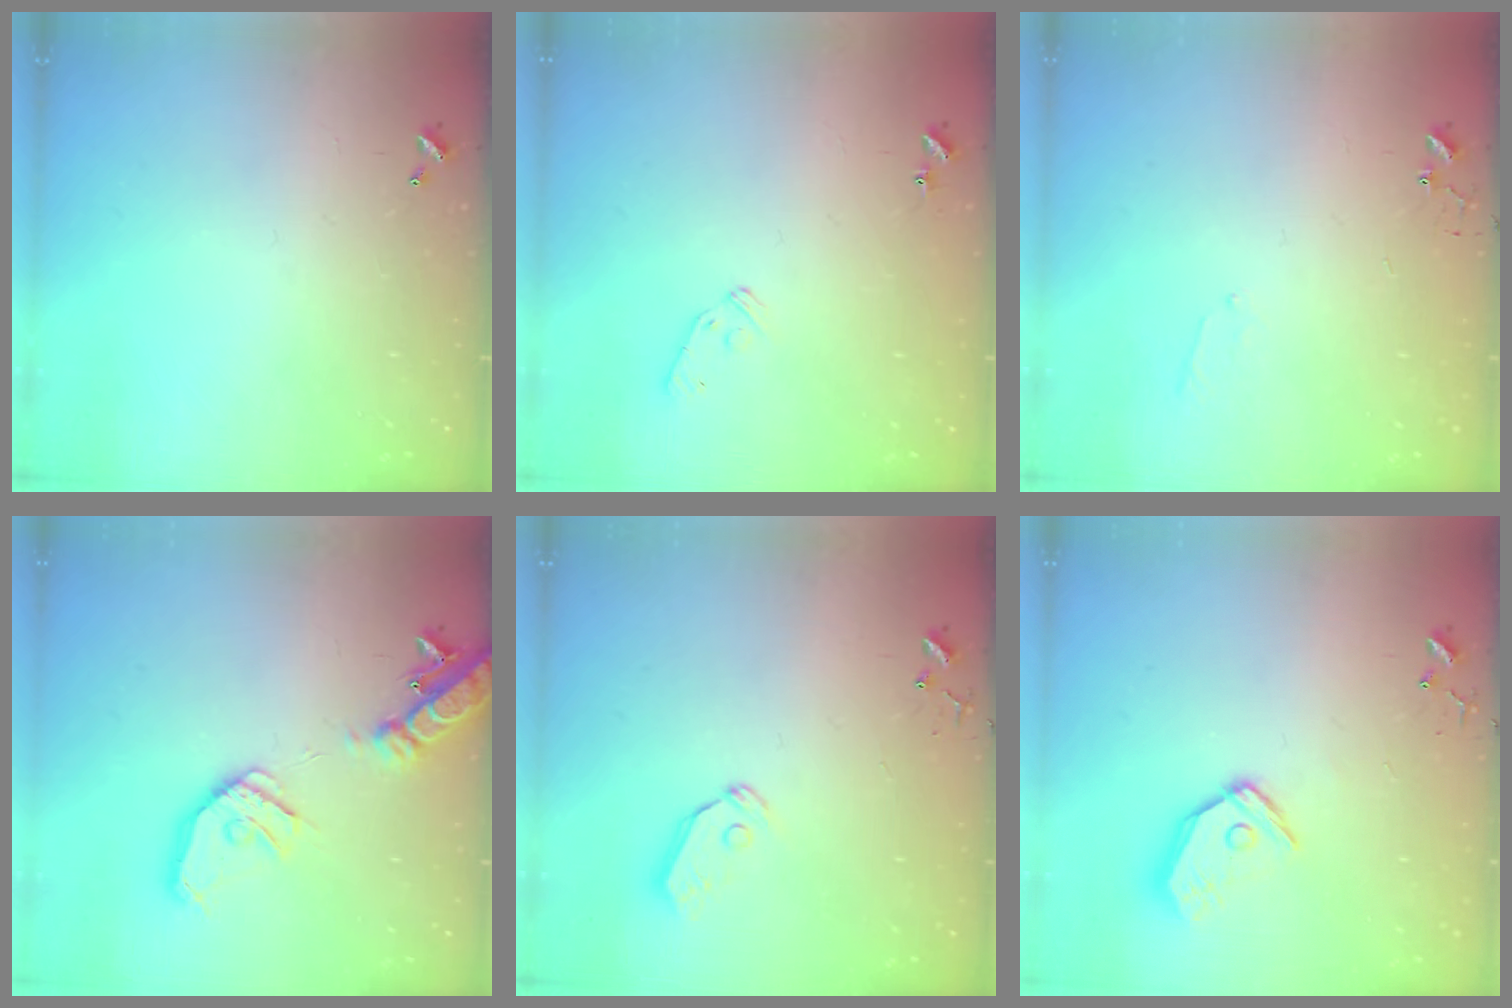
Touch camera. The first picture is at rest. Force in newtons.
{"total": 8.0, "press": 7.9, "slide": 0.7}
{"total": 5.1, "press": 5.1, "slide": 0.5}
{"total": 18.8, "press": 18.6, "slide": 3.0}
{"total": 5.3, "press": 5.3, "slide": 0.2}
{"total": 12.4, "press": 12.2, "slide": 1.9}